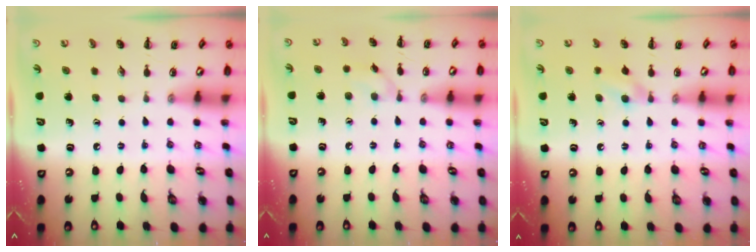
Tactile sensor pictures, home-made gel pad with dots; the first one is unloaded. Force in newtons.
{"total": 3.6, "press": 3.3, "slide": 1.5}
{"total": 4.0, "press": 3.7, "slide": 1.4}